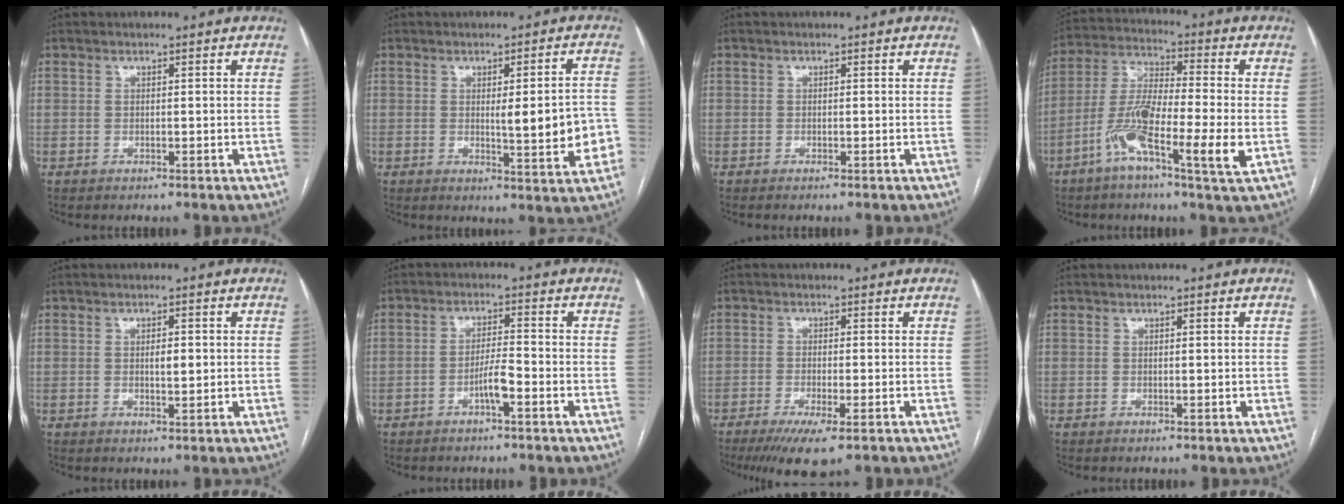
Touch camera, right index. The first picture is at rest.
{"total": 9.1, "force": [-1.4, 1.6, 8.8], "torque": [-0.104, 0.004, -0.014]}
{"total": 0.0}
{"total": 13.0, "force": [-4.7, 1.0, 12.1], "torque": [-0.240, -0.006, -0.094]}
{"total": 2.3, "force": [0.2, 0.7, 2.2], "torque": [-0.036, 0.000, 0.003]}
{"total": 3.7, "force": [-1.9, 0.2, 3.2], "torque": [-0.059, 0.003, -0.034]}
{"total": 6.8, "force": [-4.2, 0.9, 5.2], "torque": [-0.085, -0.018, -0.066]}
{"total": 0.0}